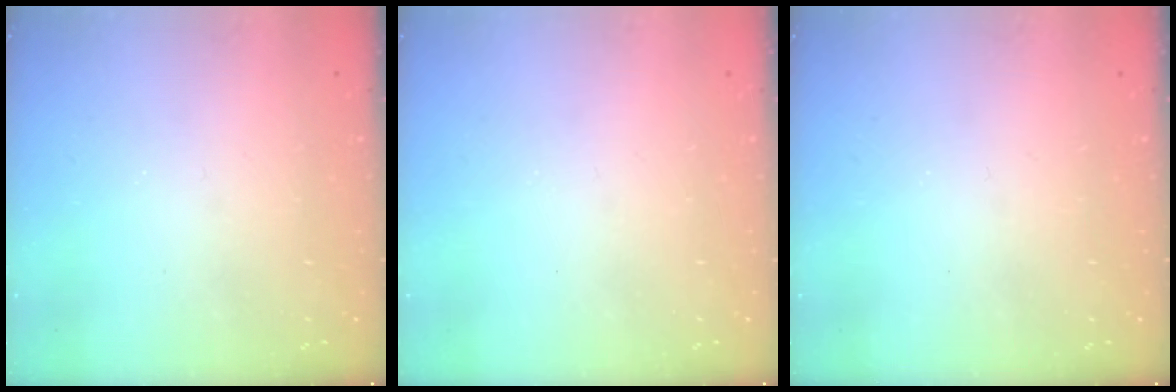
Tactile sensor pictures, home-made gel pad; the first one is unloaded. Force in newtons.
{"total": 0.0}
{"total": 0.0}